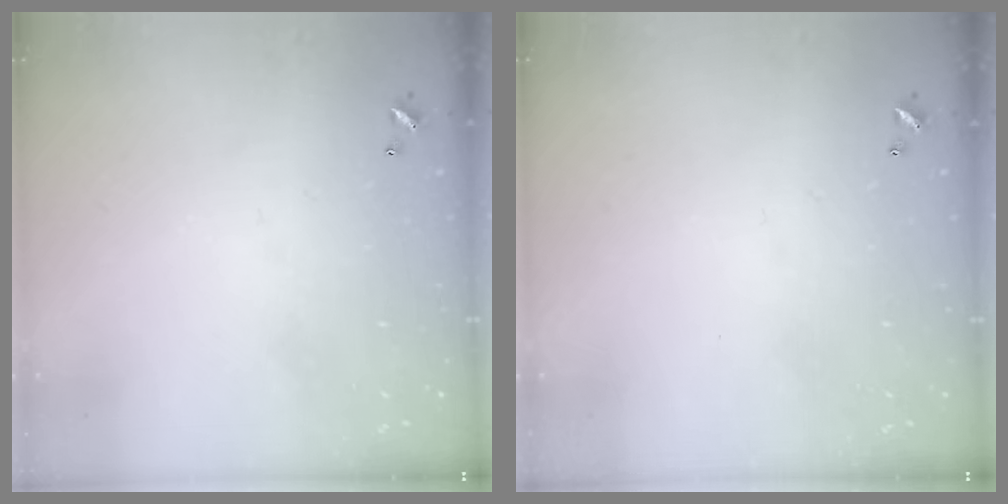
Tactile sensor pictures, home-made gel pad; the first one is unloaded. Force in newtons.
{"total": 0.0}